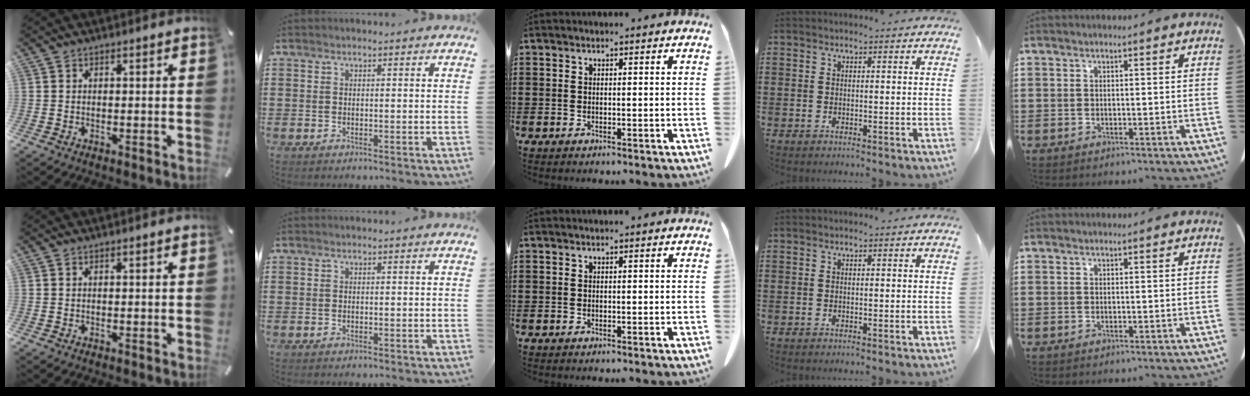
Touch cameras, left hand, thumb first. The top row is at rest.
{}